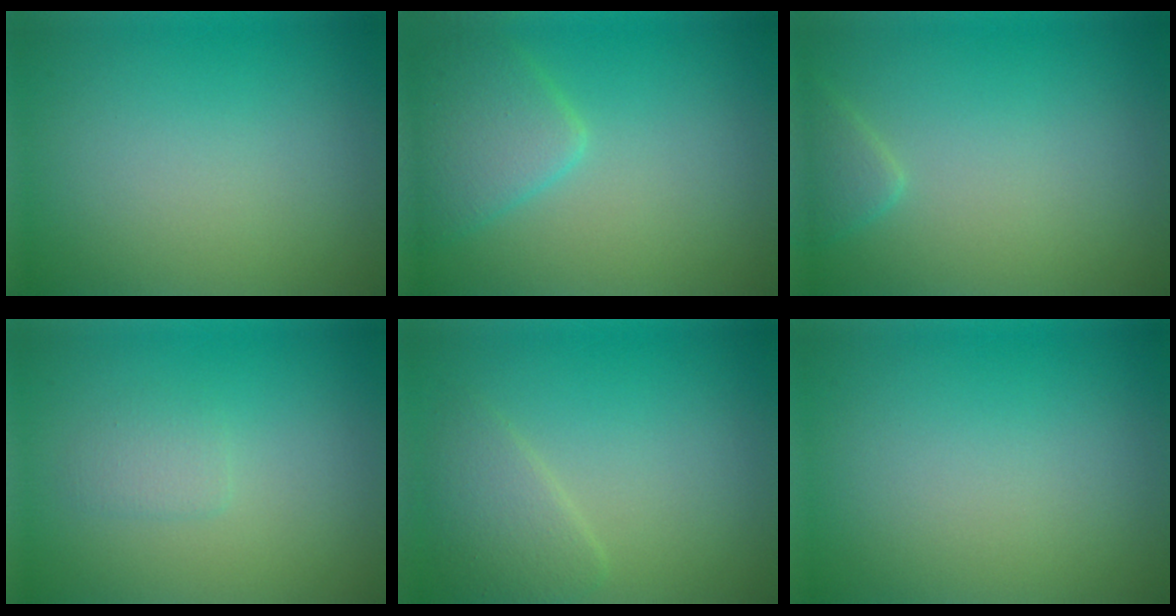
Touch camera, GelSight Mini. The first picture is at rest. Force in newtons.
{"total": 3.9, "press": 3.9, "slide": 0.2}
{"total": 1.6, "press": 1.6, "slide": 0.1}
{"total": 1.3, "press": 1.3, "slide": 0.1}
{"total": 2.6, "press": 2.6, "slide": 0.0}
{"total": 0.0}